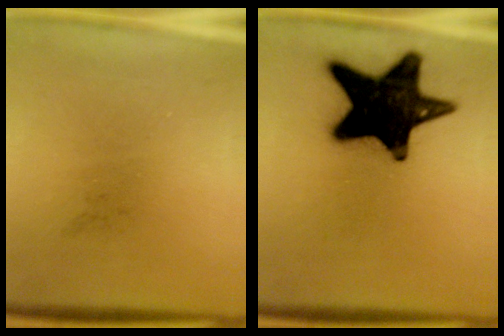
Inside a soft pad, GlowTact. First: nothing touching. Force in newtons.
{"total": 19.4}